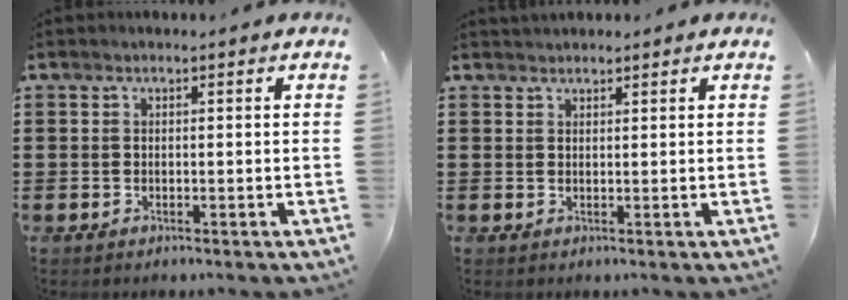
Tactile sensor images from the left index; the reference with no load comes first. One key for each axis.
{"total": 1.3, "fx": 1.2, "fy": 0.4, "fz": -0.1, "tx": -0.001, "ty": 0.003, "tz": 0.024}